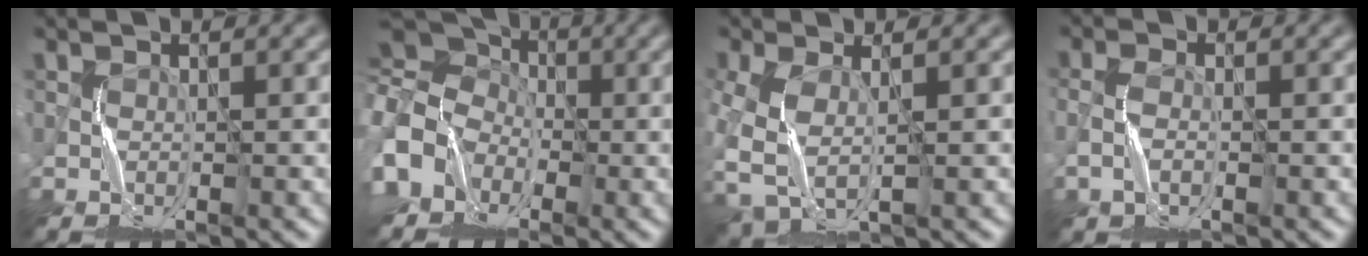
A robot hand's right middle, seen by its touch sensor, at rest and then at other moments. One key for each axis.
{"total": 10.4, "fx": -1.1, "fy": 9.2, "fz": 4.7, "tx": -0.117, "ty": 0.033, "tz": -0.065}
{"total": 4.5, "fx": -1.1, "fy": 2.9, "fz": 3.4, "tx": -0.103, "ty": -0.012, "tz": -0.019}
{"total": 1.8, "fx": -0.8, "fy": 1.0, "fz": 1.3, "tx": -0.030, "ty": 0.004, "tz": -0.018}